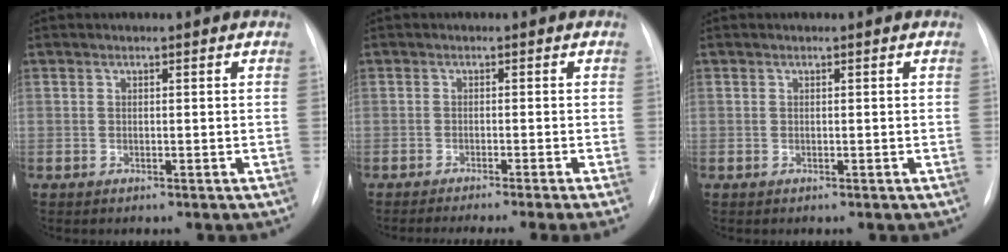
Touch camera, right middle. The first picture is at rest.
{"total": 9.9, "force": [-8.4, -1.5, 5.1], "torque": [-0.045, -0.025, -0.116]}
{"total": 0.0}